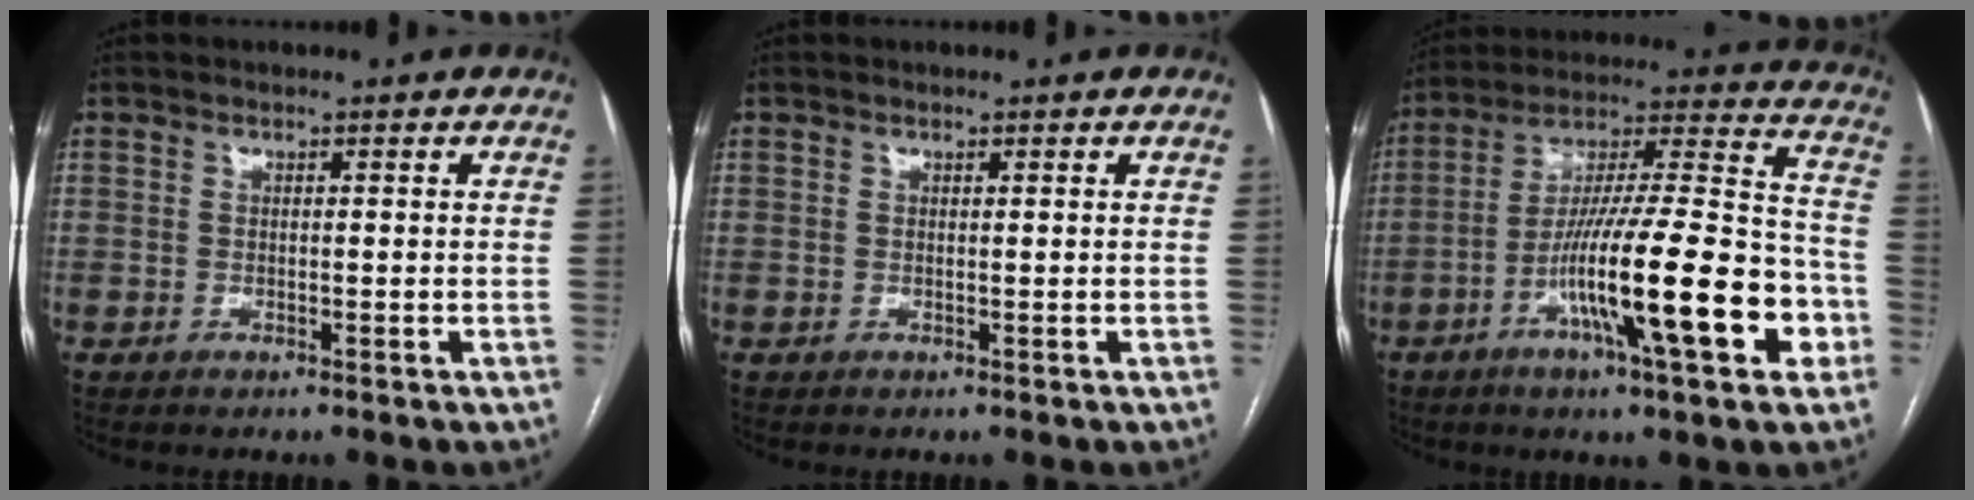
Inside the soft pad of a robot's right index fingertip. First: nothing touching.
{"total": 0.0}
{"total": 22.1, "force": [-7.9, 2.2, 20.5], "torque": [-0.317, -0.004, -0.128]}